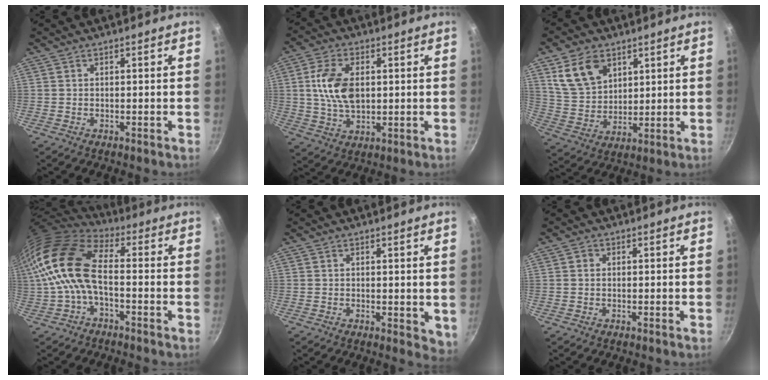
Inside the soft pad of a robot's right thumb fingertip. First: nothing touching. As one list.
[{"total": 10.6, "force": [1.4, 6.4, 8.4], "torque": [-0.146, 0.000, 0.025]}, {"total": 10.7, "force": [5.1, 7.4, 5.9], "torque": [-0.088, -0.020, 0.110]}, {"total": 14.0, "force": [-1.1, 7.4, 11.8], "torque": [-0.222, 0.025, -0.033]}, {"total": 3.6, "force": [0.9, 1.9, 2.9], "torque": [-0.027, -0.005, 0.013]}, {"total": 0.8, "force": [0.0, 0.8, 0.3], "torque": [-0.006, 0.005, -0.001]}]